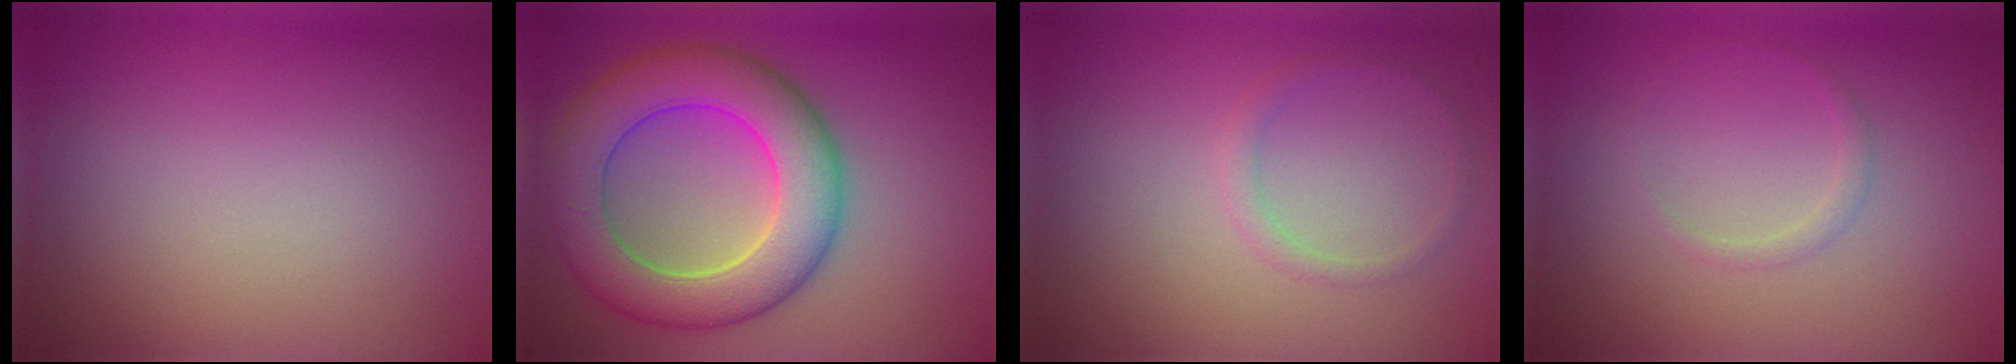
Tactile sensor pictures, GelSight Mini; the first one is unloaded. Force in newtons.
{"total": 9.3, "press": 9.3, "slide": 0.4}
{"total": 1.0, "press": 1.0, "slide": 0.1}
{"total": 1.0, "press": 1.0, "slide": 0.1}